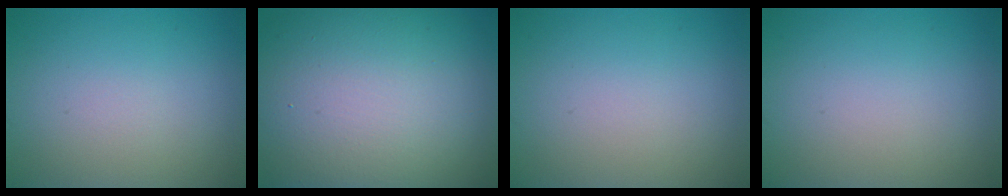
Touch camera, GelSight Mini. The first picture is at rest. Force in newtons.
{"total": 17.5, "press": 17.5, "slide": 0.7}
{"total": 0.0}
{"total": 0.0}